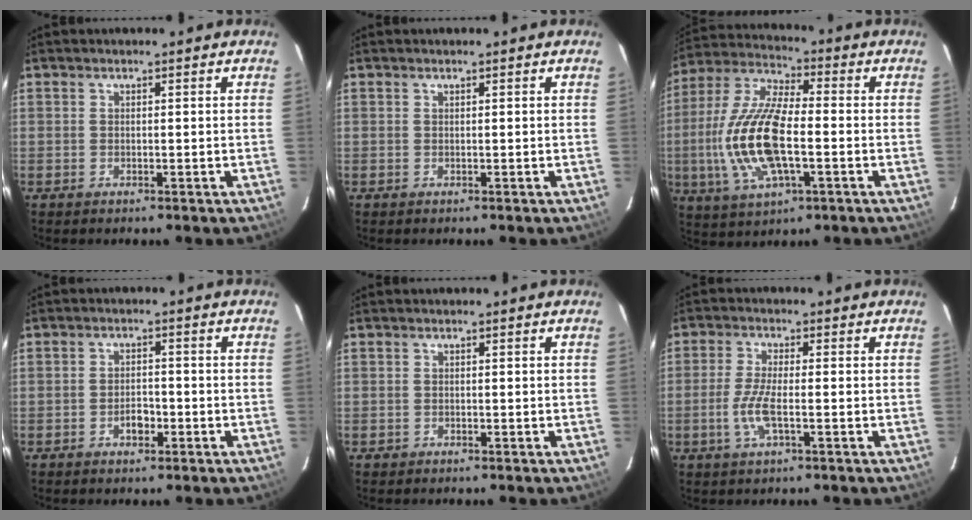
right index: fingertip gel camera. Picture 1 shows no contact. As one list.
[{"total": 0.0}, {"total": 17.3, "force": [-3.1, 6.6, 15.7], "torque": [-0.332, -0.002, -0.062]}, {"total": 3.0, "force": [-1.5, 1.8, 1.9], "torque": [-0.034, 0.004, -0.025]}, {"total": 0.7, "force": [-0.4, 0.6, -0.1], "torque": [0.001, 0.003, -0.007]}, {"total": 5.6, "force": [-1.7, 1.2, 5.2], "torque": [-0.114, -0.005, -0.035]}]